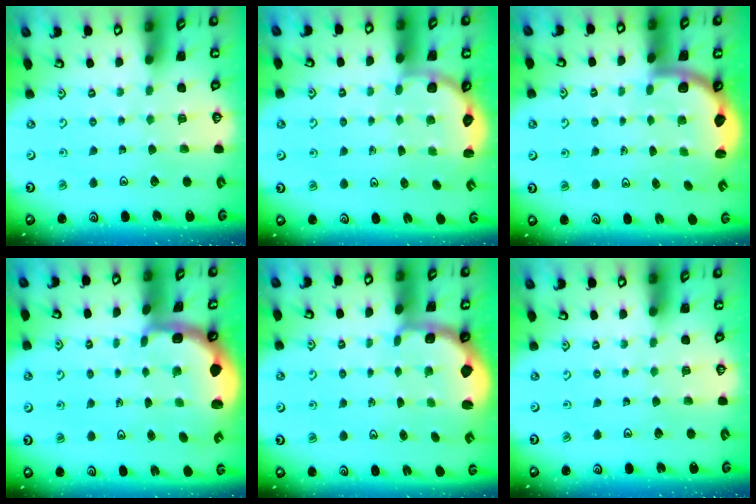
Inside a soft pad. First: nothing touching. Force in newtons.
{"total": 3.9, "press": 3.6, "slide": 1.5}
{"total": 2.5, "press": 2.4, "slide": 0.7}
{"total": 2.1, "press": 1.9, "slide": 0.8}
{"total": 2.5, "press": 1.1, "slide": 2.2}
{"total": 0.0}